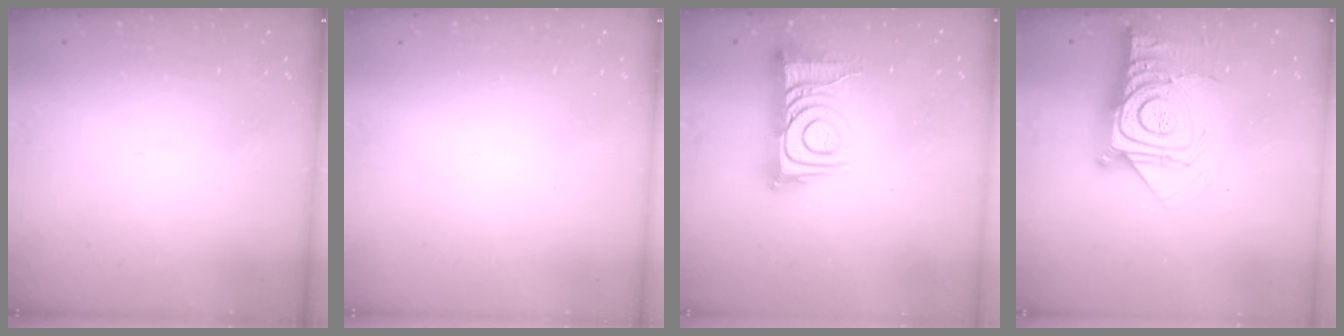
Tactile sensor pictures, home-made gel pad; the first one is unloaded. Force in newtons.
{"total": 1.6, "press": 1.6, "slide": 0.1}
{"total": 12.6, "press": 12.6, "slide": 0.9}
{"total": 18.4, "press": 18.4, "slide": 1.5}